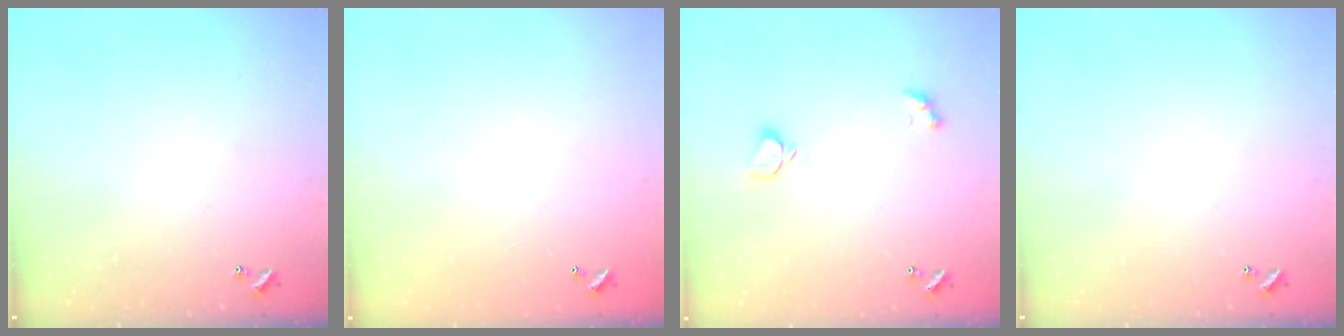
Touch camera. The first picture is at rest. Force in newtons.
{"total": 2.8, "press": 2.8, "slide": 0.1}
{"total": 1.8, "press": 1.6, "slide": 0.8}
{"total": 0.0}